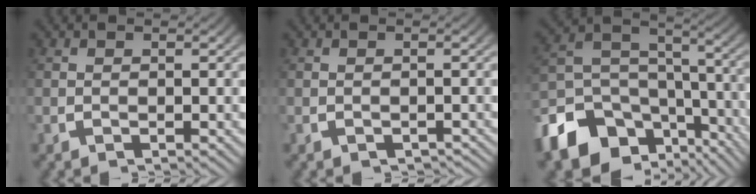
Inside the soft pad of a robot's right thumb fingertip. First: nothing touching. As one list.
[{"total": 1.5, "force": [-1.4, 0.4, 0.3], "torque": [-0.003, 0.000, -0.016]}, {"total": 13.4, "force": [-7.5, 8.6, 6.9], "torque": [-0.120, -0.044, -0.115]}]